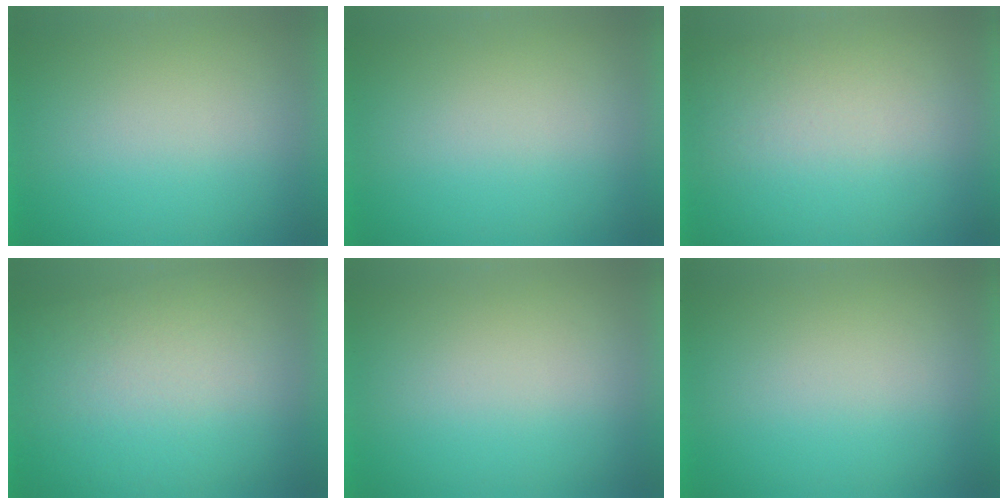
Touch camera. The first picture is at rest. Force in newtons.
{"total": 0.0}
{"total": 1.4}
{"total": 2.6}
{"total": 0.0}
{"total": 0.0}